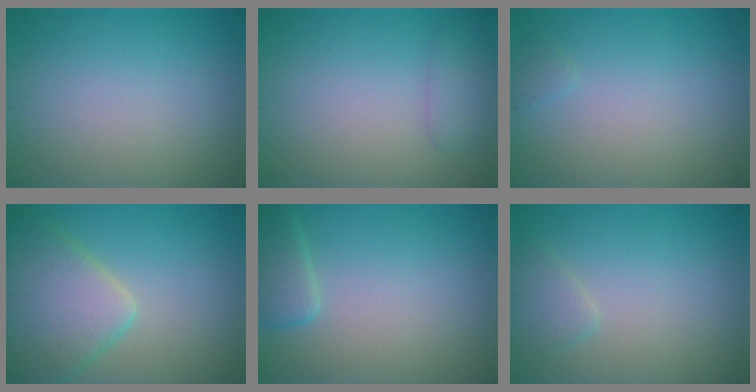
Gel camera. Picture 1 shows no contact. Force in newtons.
{"total": 1.5, "press": 1.5, "slide": 0.2}
{"total": 0.6, "press": 0.6, "slide": 0.1}
{"total": 6.9, "press": 6.8, "slide": 0.5}
{"total": 2.4, "press": 2.4, "slide": 0.2}
{"total": 1.6, "press": 1.6, "slide": 0.2}